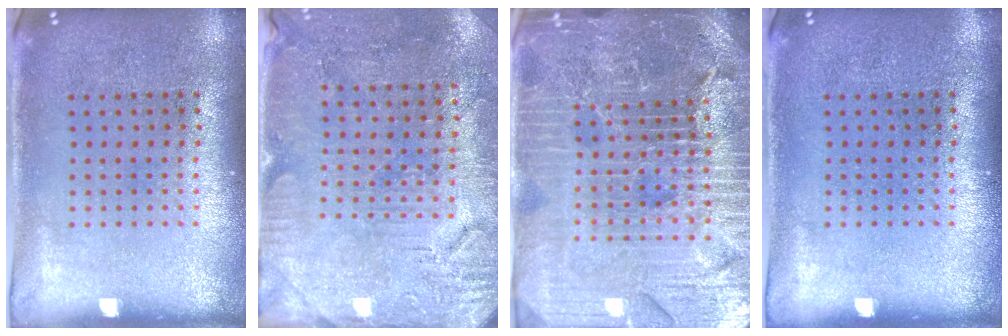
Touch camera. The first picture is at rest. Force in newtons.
{"total": 3.0, "press": 2.8, "slide": 0.9}
{"total": 5.8, "press": 5.1, "slide": 2.6}
{"total": 0.0}